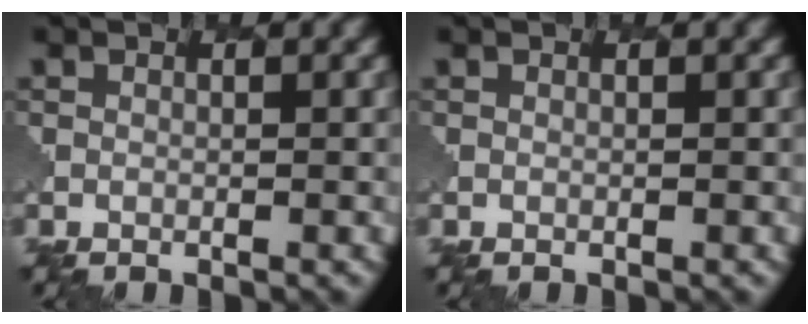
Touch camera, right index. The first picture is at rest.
{"total": 0.0}